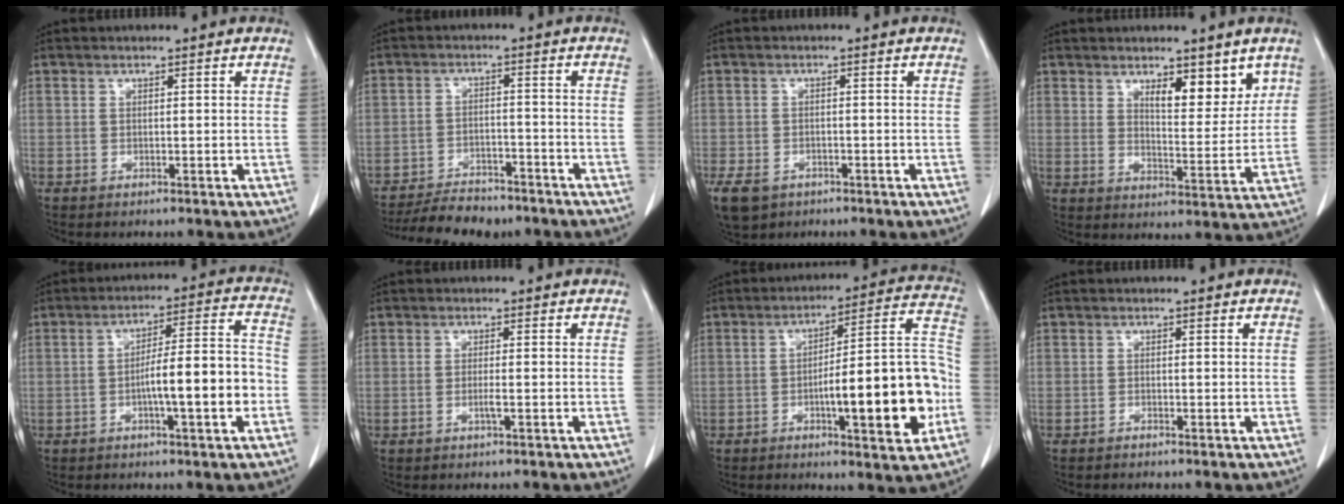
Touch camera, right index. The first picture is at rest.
{"total": 10.2, "force": [-9.0, 3.4, 3.4], "torque": [-0.048, -0.005, -0.135]}
{"total": 7.8, "force": [-4.5, 5.6, 3.1], "torque": [-0.077, -0.007, -0.065]}
{"total": 7.2, "force": [4.5, 2.5, 5.0], "torque": [-0.064, -0.013, 0.070]}
{"total": 10.9, "force": [-2.8, 1.0, 10.5], "torque": [-0.161, 0.019, -0.043]}
{"total": 1.4, "force": [-0.5, -0.1, 1.3], "torque": [-0.027, -0.002, -0.009]}
{"total": 17.3, "force": [-4.6, 2.9, 16.5], "torque": [-0.223, 0.023, -0.061]}
{"total": 0.5, "force": [-0.5, 0.0, 0.2], "torque": [-0.005, 0.000, -0.010]}